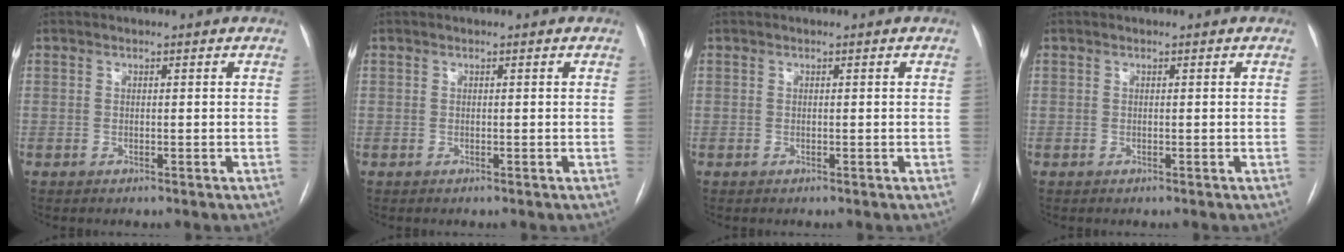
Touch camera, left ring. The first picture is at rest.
{"total": 0.0}
{"total": 0.0}
{"total": 0.0}